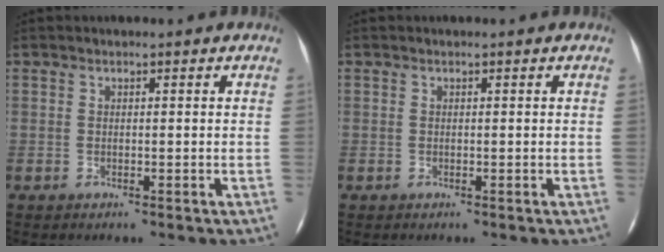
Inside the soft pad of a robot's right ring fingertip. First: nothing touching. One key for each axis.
{"total": 0.0}